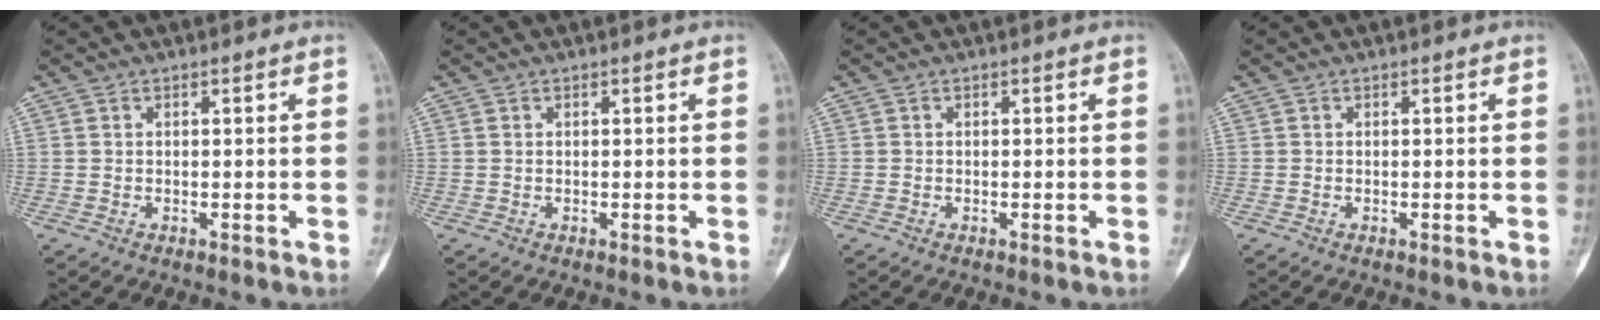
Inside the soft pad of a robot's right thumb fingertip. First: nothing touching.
{"total": 0.0}
{"total": 0.0}
{"total": 0.0}